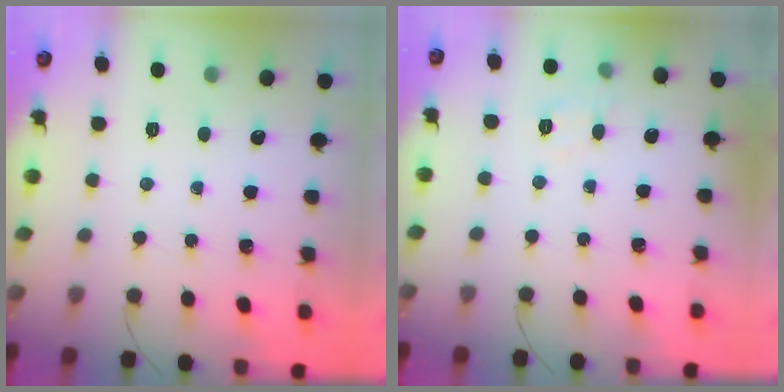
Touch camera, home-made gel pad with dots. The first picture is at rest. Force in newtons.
{"total": 4.3, "press": 4.1, "slide": 1.2}